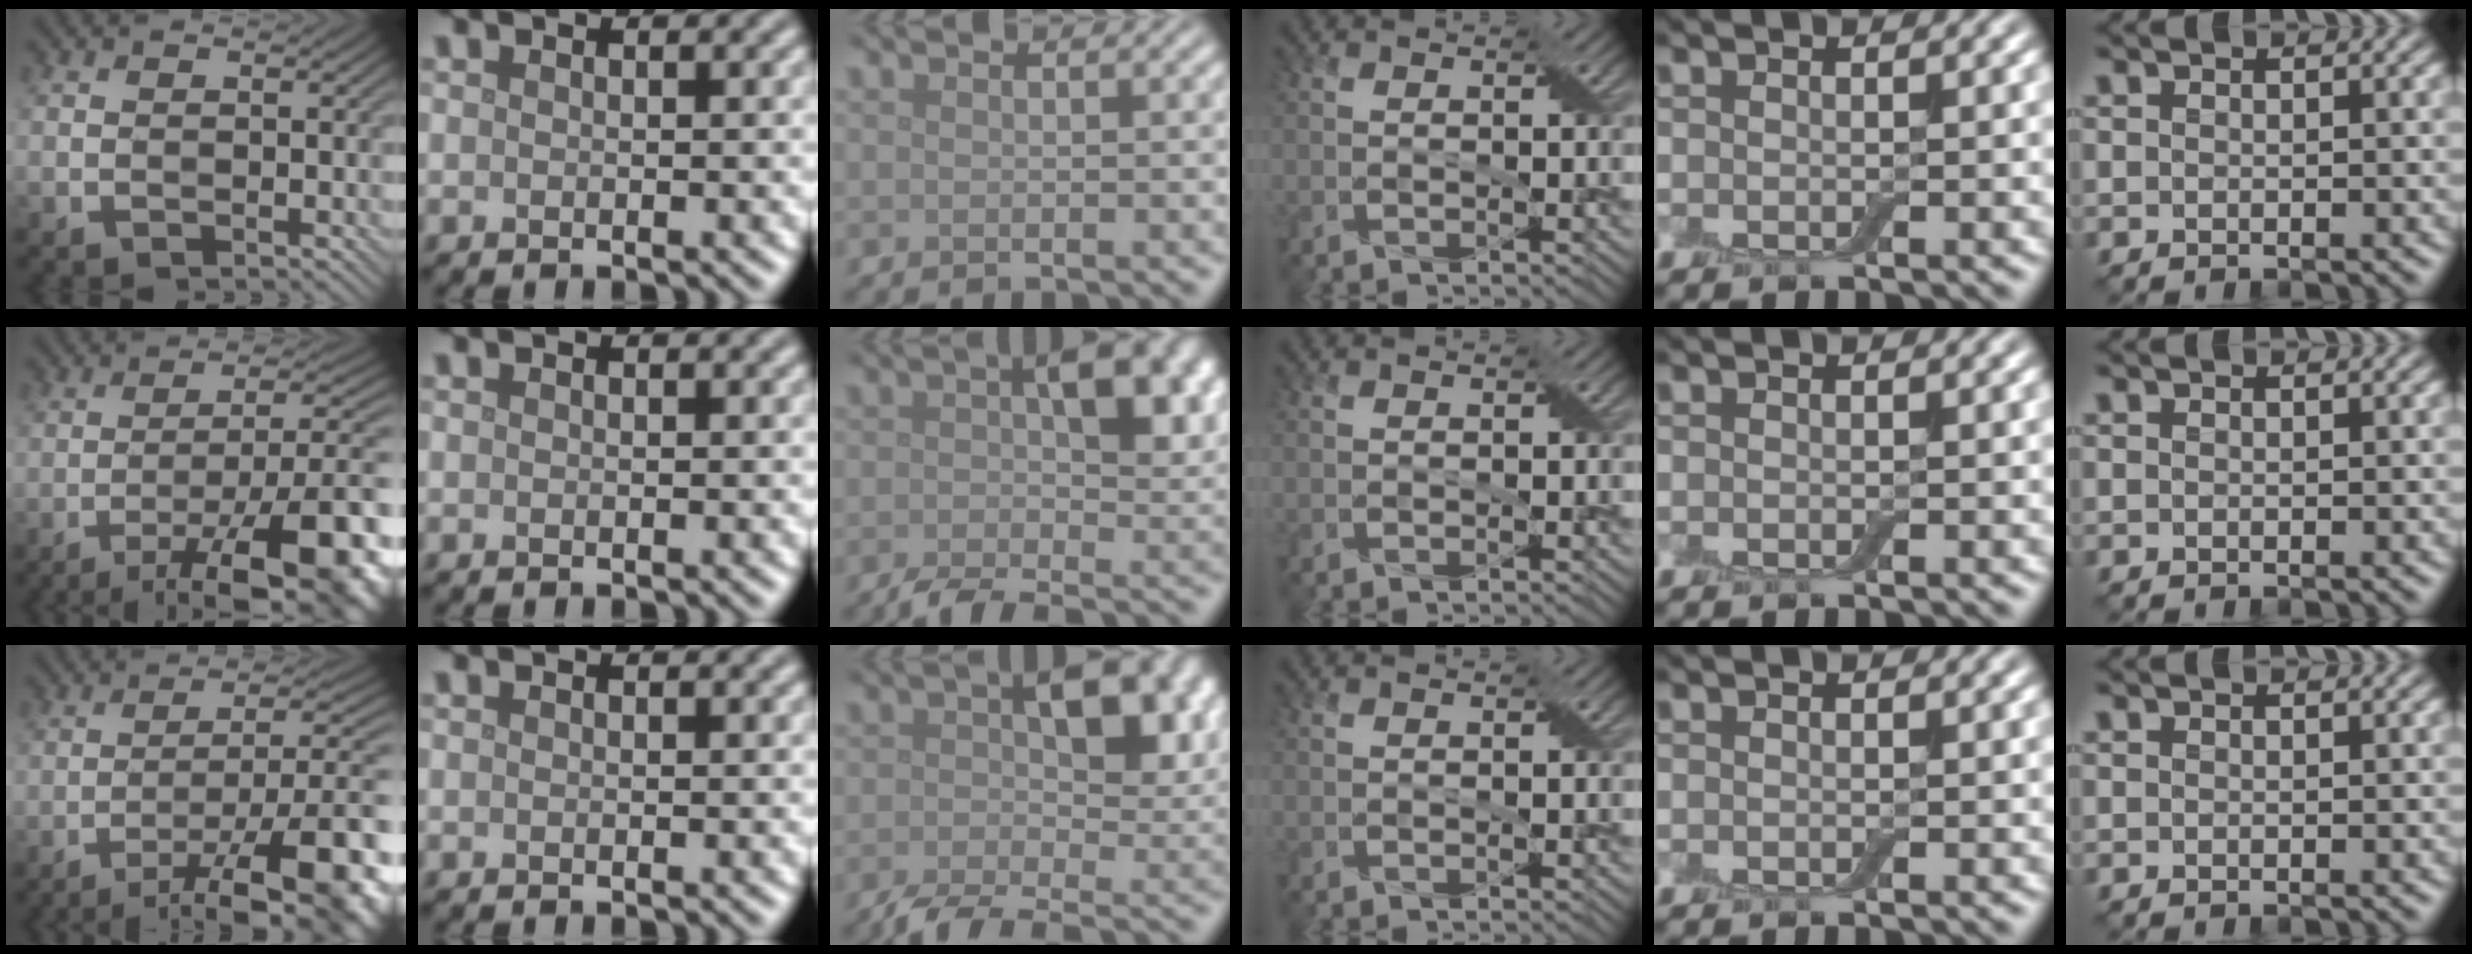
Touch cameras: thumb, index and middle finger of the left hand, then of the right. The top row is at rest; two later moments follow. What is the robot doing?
{"motion": "close", "object": "airpods case & airpods"}